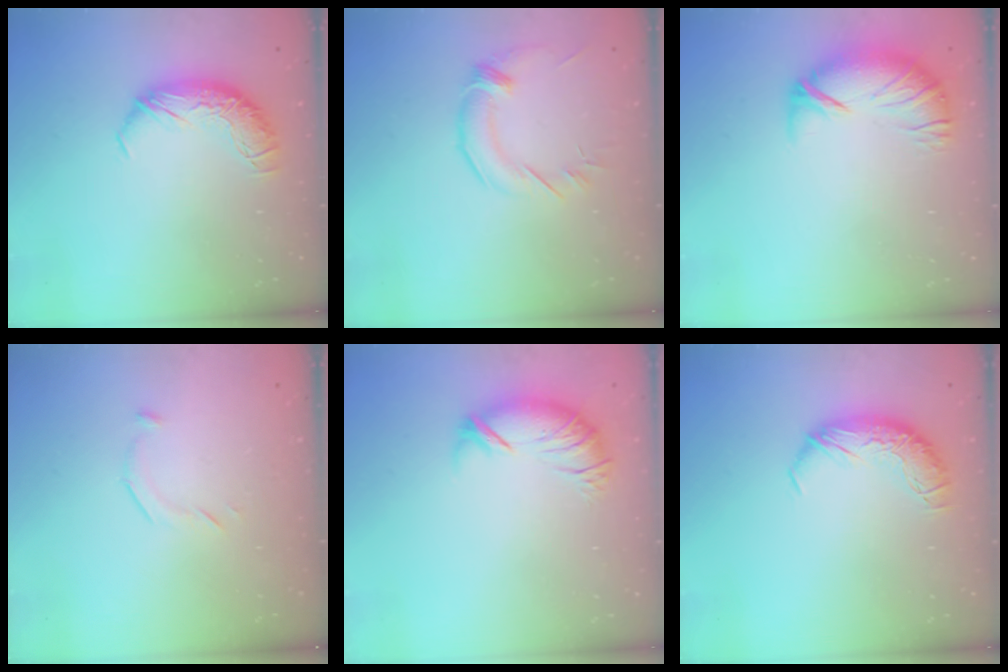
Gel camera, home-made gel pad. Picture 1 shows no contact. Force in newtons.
{"total": 1.2, "press": 0.3, "slide": 1.1}
{"total": 3.6, "press": 2.8, "slide": 2.2}
{"total": 7.7, "press": 7.6, "slide": 0.7}
{"total": 2.6, "press": 1.5, "slide": 2.1}
{"total": 0.0}